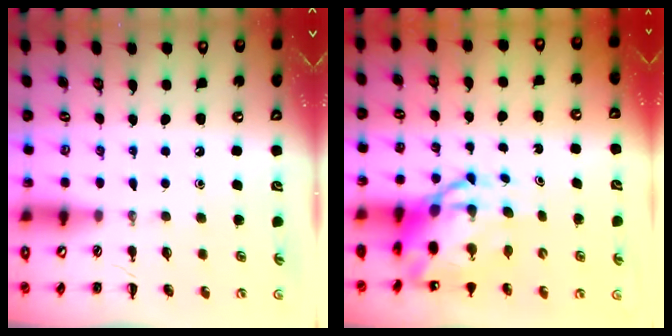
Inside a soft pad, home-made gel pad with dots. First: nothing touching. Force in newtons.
{"total": 10.3, "press": 10.0, "slide": 2.4}